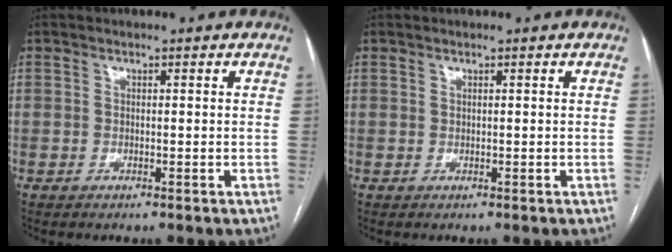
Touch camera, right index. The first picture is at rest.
{"total": 0.0}